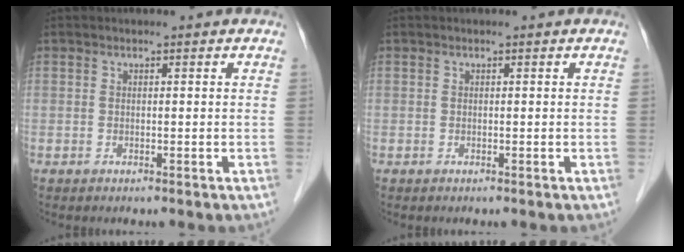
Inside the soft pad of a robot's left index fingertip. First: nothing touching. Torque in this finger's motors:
{"motor_torque": [0.00, 0.00, 0.00, 0.00]}